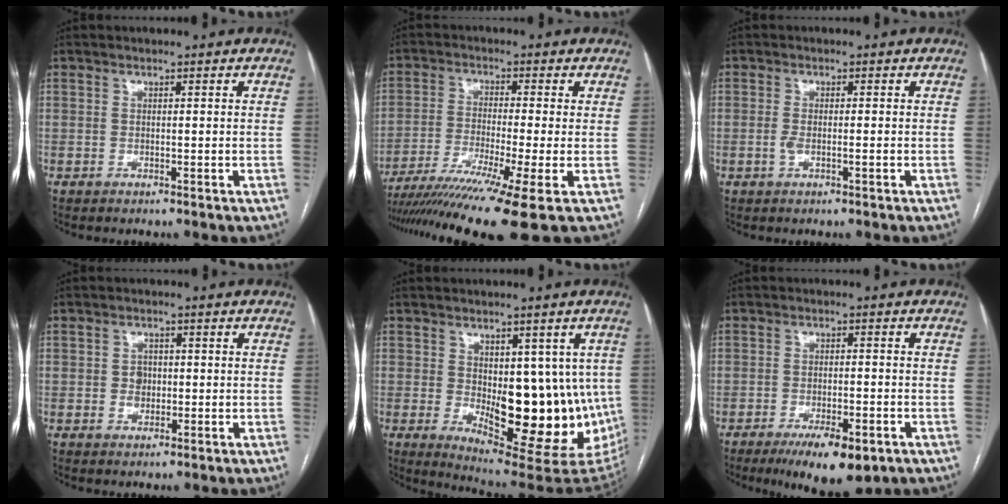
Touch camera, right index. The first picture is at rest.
{"total": 14.3, "force": [-10.1, -2.0, 9.9], "torque": [-0.161, -0.038, -0.166]}
{"total": 2.2, "force": [-0.6, 0.7, 2.0], "torque": [-0.043, 0.002, -0.008]}
{"total": 2.5, "force": [-0.1, 2.1, 1.2], "torque": [-0.015, 0.004, 0.001]}
{"total": 17.8, "force": [-1.6, 7.3, 16.1], "torque": [-0.164, -0.003, 0.005]}
{"total": 9.2, "force": [-5.6, 2.8, 6.7], "torque": [-0.102, -0.012, -0.082]}